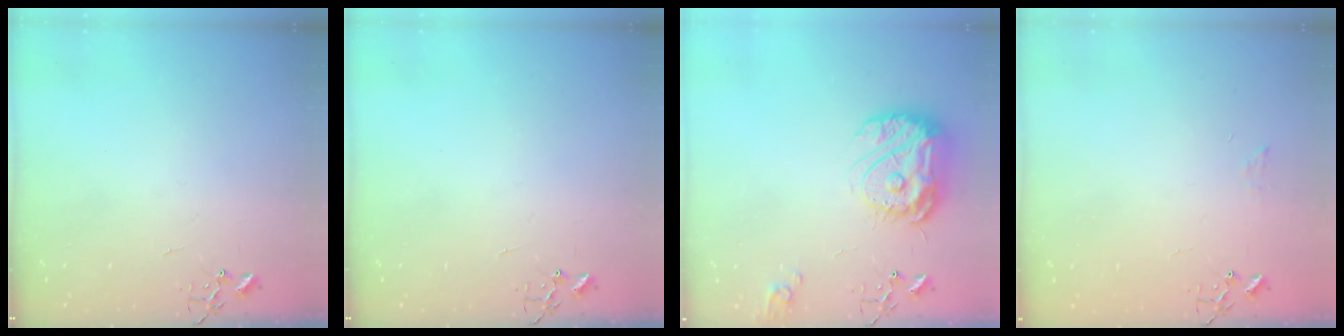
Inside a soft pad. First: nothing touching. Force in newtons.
{"total": 0.0}
{"total": 17.3, "press": 17.2, "slide": 1.9}
{"total": 6.3, "press": 6.3, "slide": 0.7}